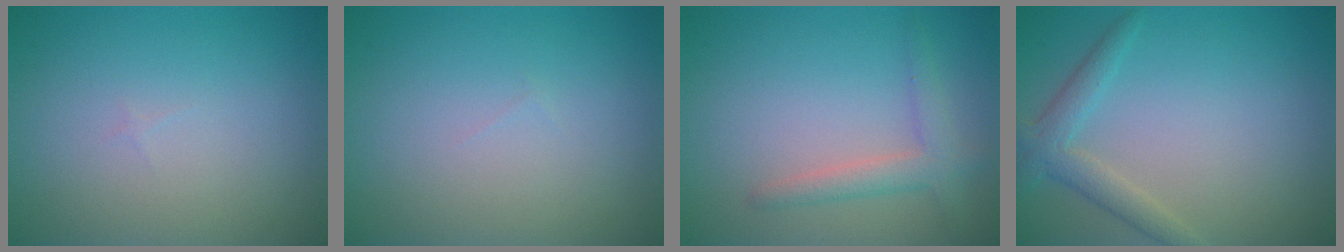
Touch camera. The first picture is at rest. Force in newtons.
{"total": 0.0}
{"total": 2.5, "press": 2.5, "slide": 0.1}
{"total": 2.6, "press": 2.5, "slide": 0.1}